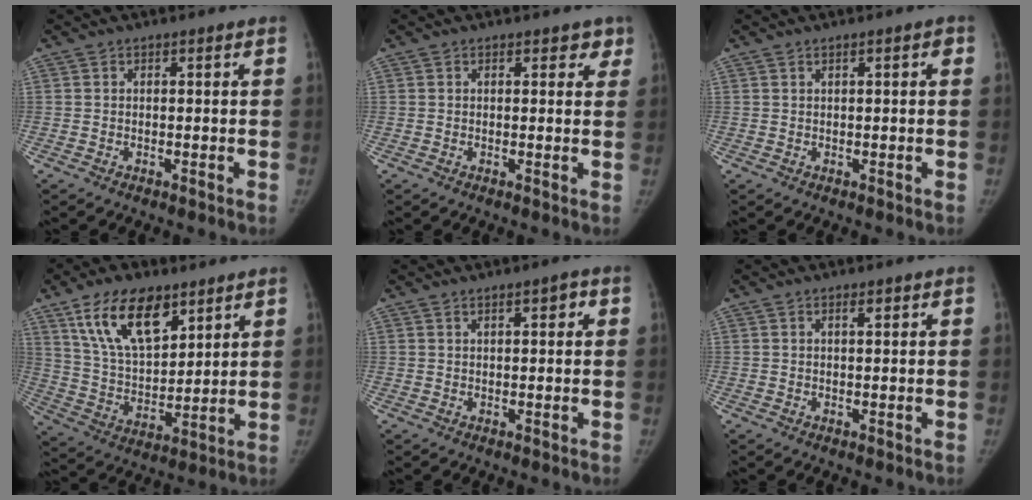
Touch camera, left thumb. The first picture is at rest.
{"total": 2.5, "force": [1.6, 1.5, 1.2], "torque": [0.017, -0.005, 0.014]}
{"total": 1.3, "force": [0.5, 0.3, 1.2], "torque": [-0.016, 0.004, 0.007]}
{"total": 16.0, "force": [9.4, 7.9, 10.3], "torque": [-0.147, -0.040, 0.179]}
{"total": 2.2, "force": [1.0, 0.7, 1.8], "torque": [-0.020, -0.001, 0.014]}
{"total": 1.2, "force": [0.7, 0.3, 0.9], "torque": [-0.012, -0.001, 0.010]}